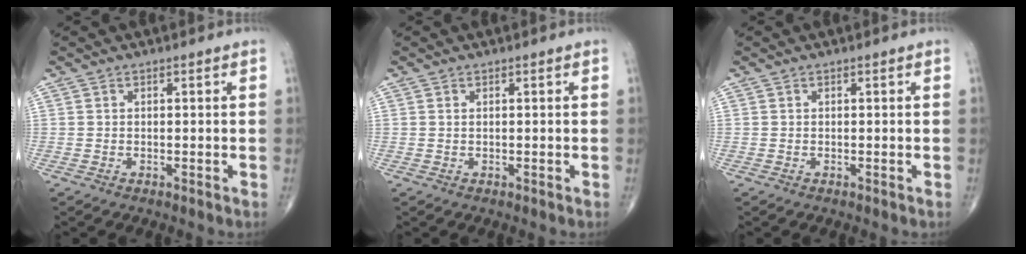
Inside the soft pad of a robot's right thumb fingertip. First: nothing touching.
{"total": 0.0}
{"total": 0.0}